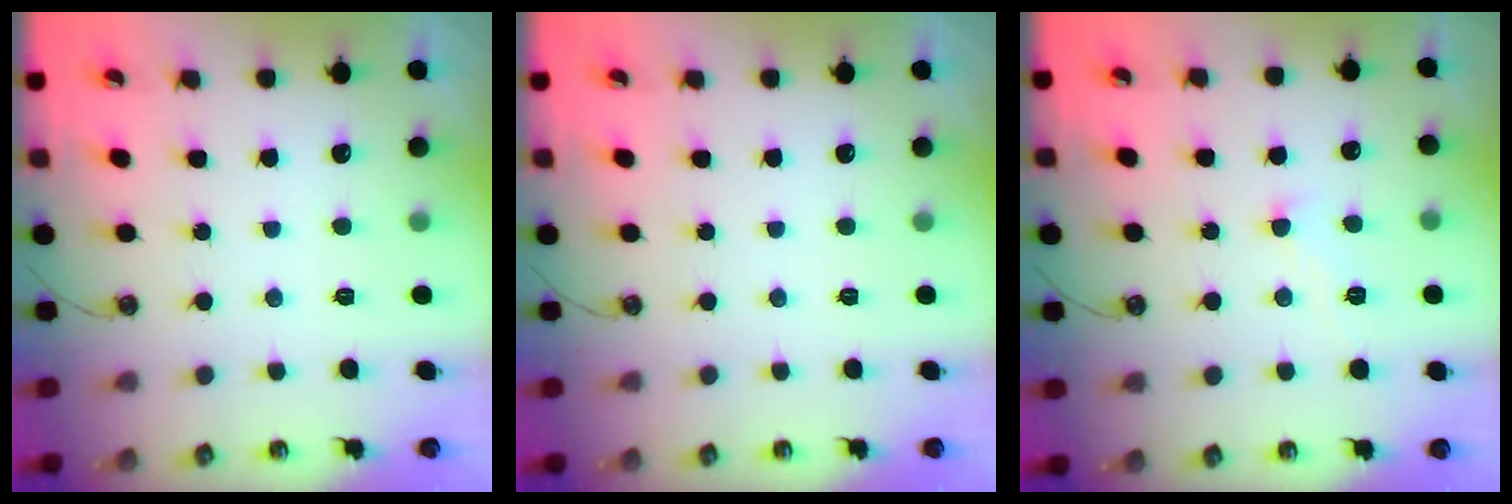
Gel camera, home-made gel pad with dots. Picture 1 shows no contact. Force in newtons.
{"total": 0.0}
{"total": 1.2, "press": 1.1, "slide": 0.5}